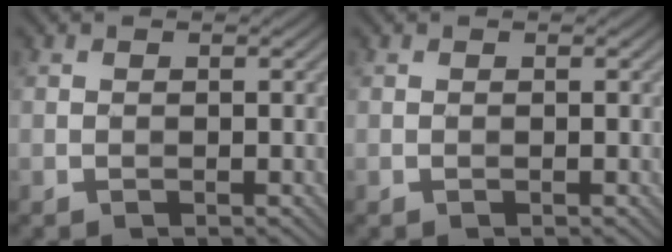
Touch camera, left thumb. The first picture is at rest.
{"total": 0.0}